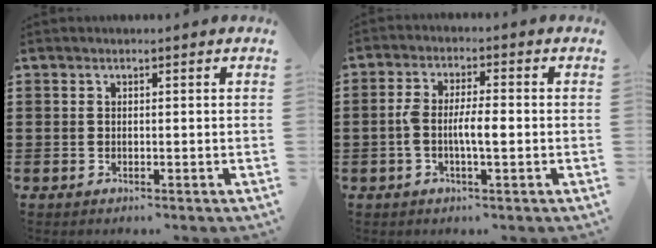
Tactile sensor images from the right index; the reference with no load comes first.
{"total": 4.8, "force": [-0.9, 1.0, 4.6], "torque": [-0.102, -0.005, -0.026]}